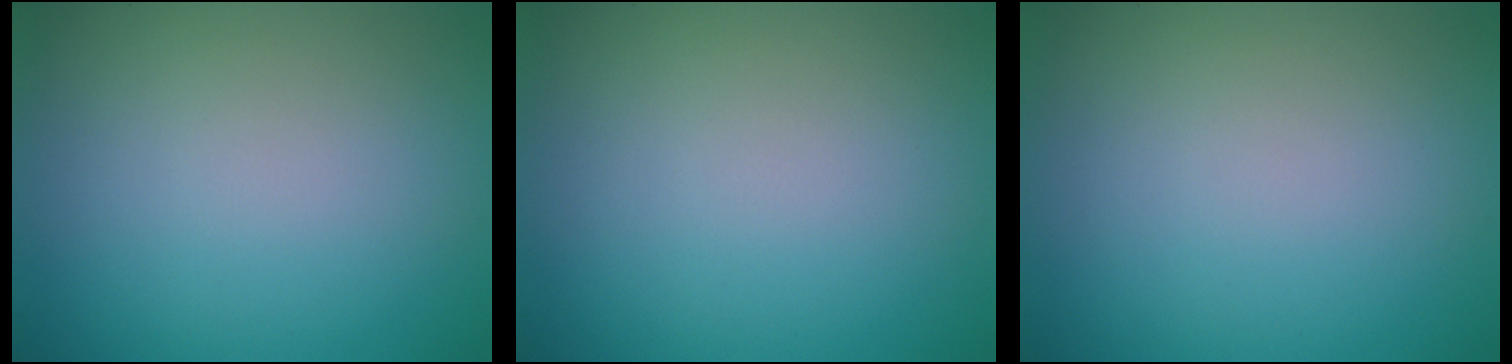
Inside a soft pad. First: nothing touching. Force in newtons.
{"total": 0.0}
{"total": 0.0}